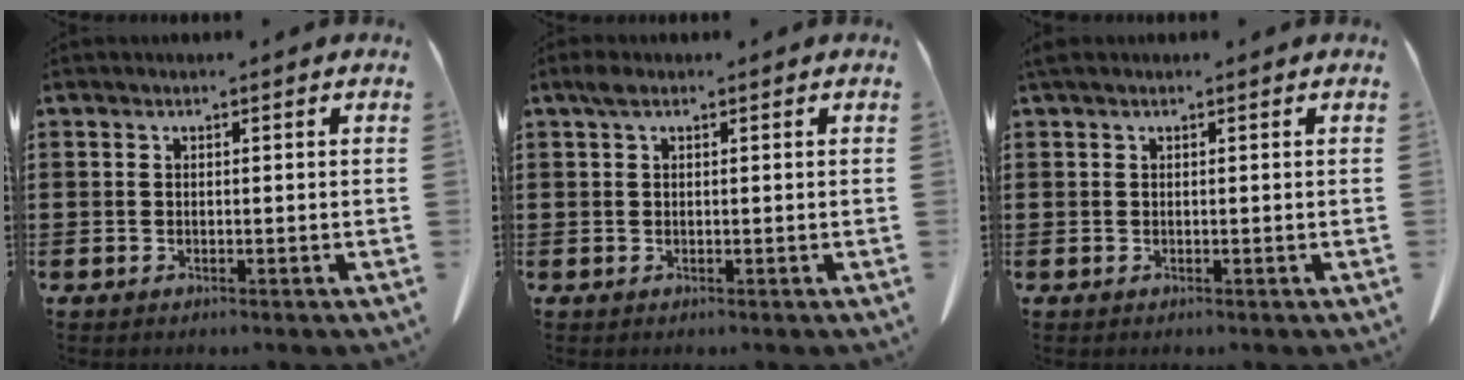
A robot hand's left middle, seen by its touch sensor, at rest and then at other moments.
{"total": 1.4, "force": [0.6, 0.7, 1.1], "torque": [-0.026, 0.004, 0.010]}
{"total": 0.6, "force": [0.3, 0.2, 0.4], "torque": [-0.010, 0.002, 0.005]}